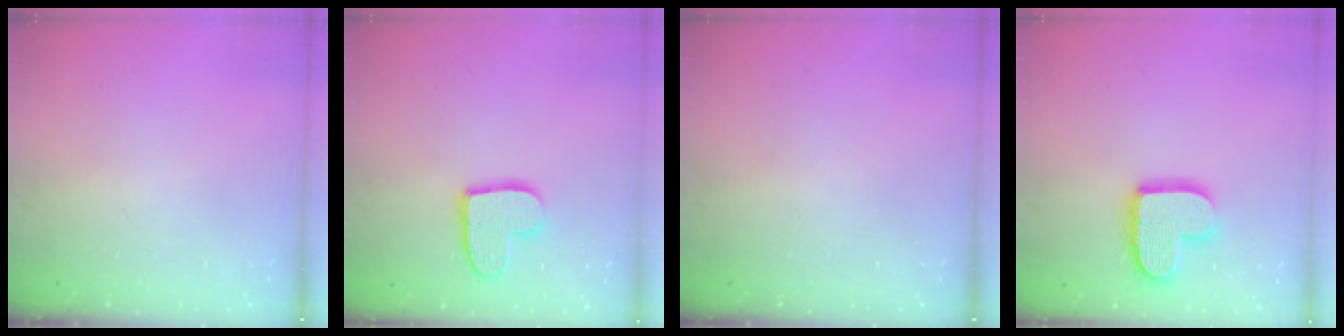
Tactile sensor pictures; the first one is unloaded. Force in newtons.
{"total": 12.1, "press": 12.0, "slide": 0.9}
{"total": 0.0}
{"total": 14.2, "press": 14.2, "slide": 1.1}